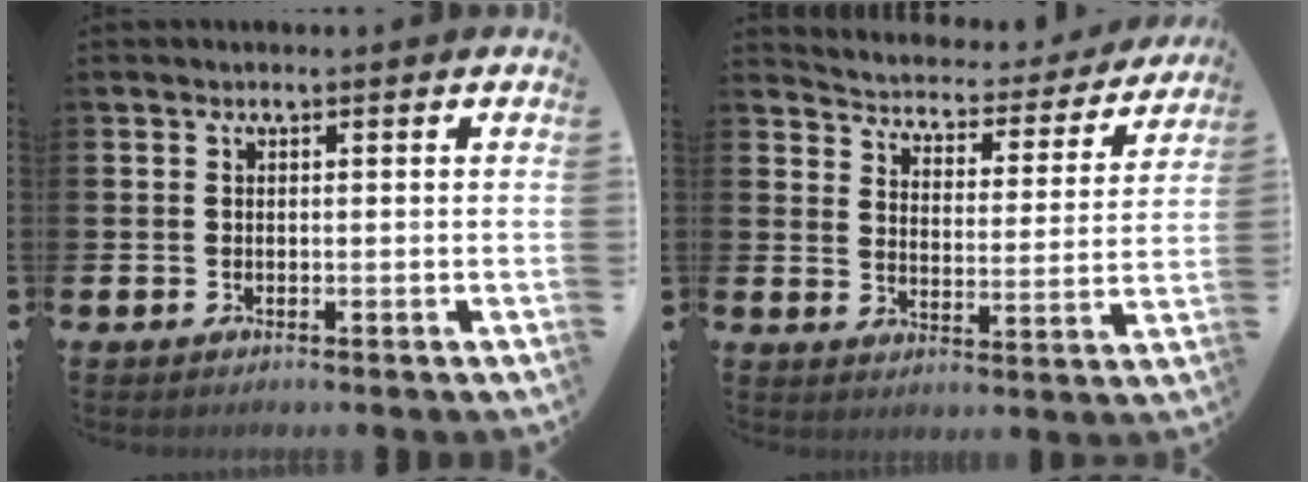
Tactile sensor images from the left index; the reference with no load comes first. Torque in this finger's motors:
{"motor_torque": [0.98, -1.15, 0.13, 0.01]}